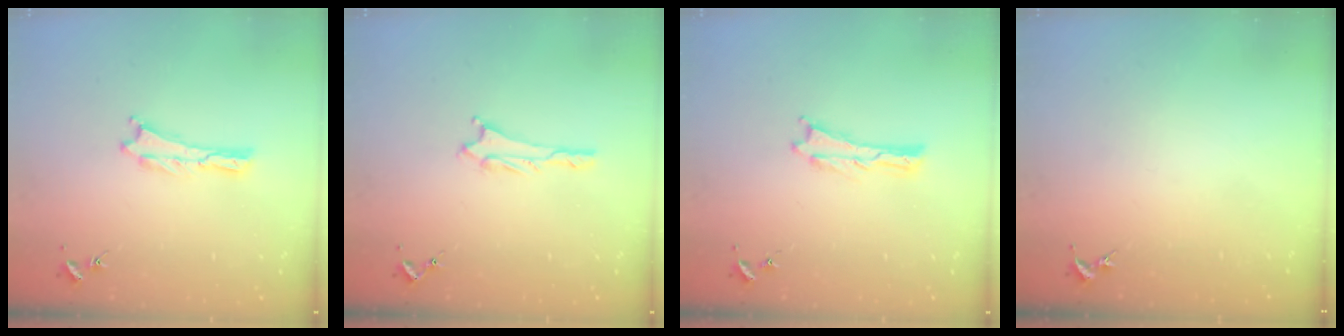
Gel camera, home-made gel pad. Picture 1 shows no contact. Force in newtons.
{"total": 0.8, "press": 0.8, "slide": 0.1}
{"total": 0.0}
{"total": 0.0}